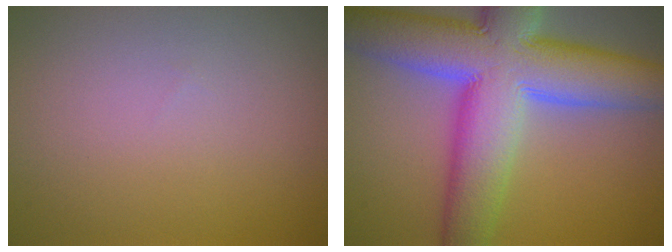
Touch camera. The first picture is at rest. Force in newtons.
{"total": 13.7, "press": 13.7, "slide": 0.9}